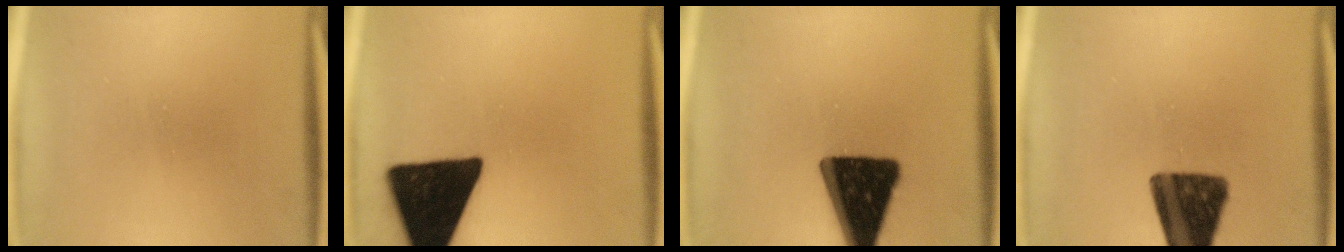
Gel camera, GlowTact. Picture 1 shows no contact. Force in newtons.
{"total": 18.3}
{"total": 18.4}
{"total": 14.5}